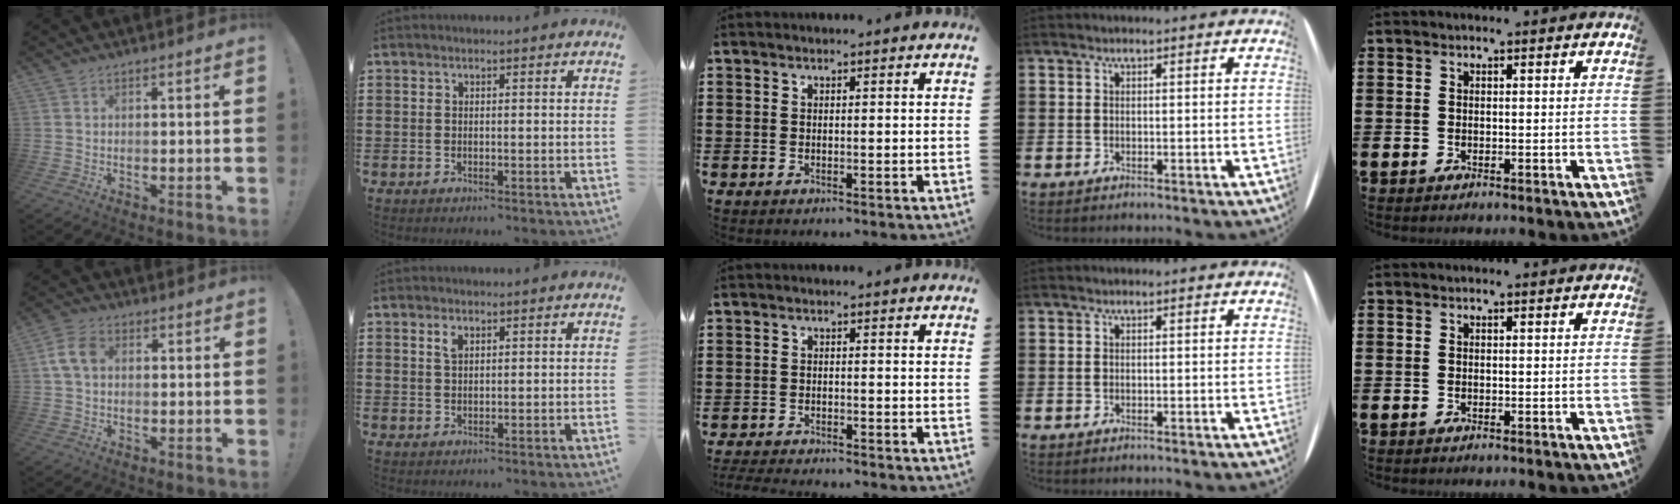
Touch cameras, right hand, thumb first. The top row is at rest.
{"thumb": {"total": 7.3, "force": [0.9, 4.8, 5.3], "torque": [-0.112, 0.014, 0.022]}, "index": {"total": 1.7, "force": [0.9, 0.9, 1.2], "torque": [-0.019, 0.001, 0.014]}, "middle": {"total": 2.3, "force": [-2.3, 0.0, 0.3], "torque": [-0.016, -0.007, -0.049]}}